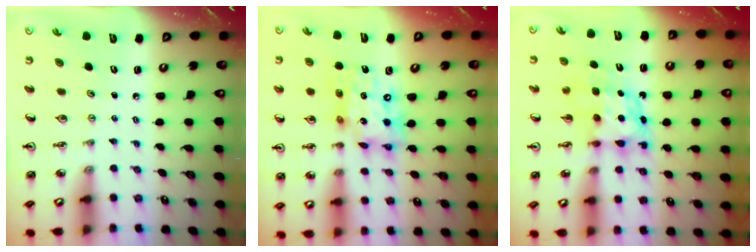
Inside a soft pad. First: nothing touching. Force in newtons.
{"total": 15.6, "press": 15.5, "slide": 1.5}
{"total": 7.4, "press": 7.3, "slide": 0.8}